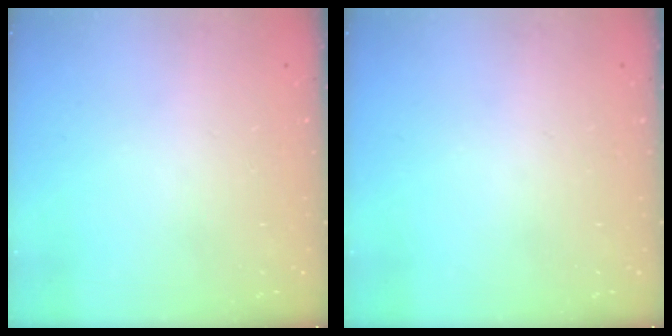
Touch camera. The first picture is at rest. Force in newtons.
{"total": 0.0}